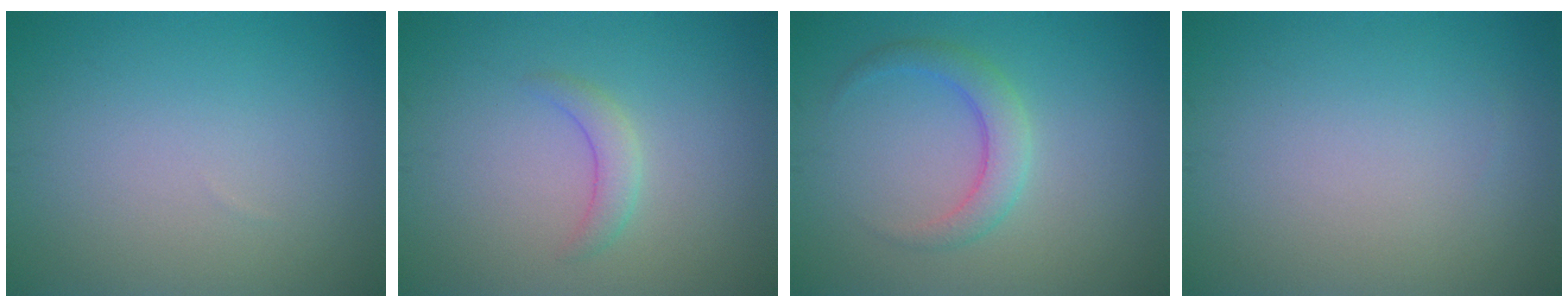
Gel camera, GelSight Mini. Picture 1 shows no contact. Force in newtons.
{"total": 1.7, "press": 1.7, "slide": 0.0}
{"total": 2.7, "press": 2.7, "slide": 0.2}
{"total": 0.0}